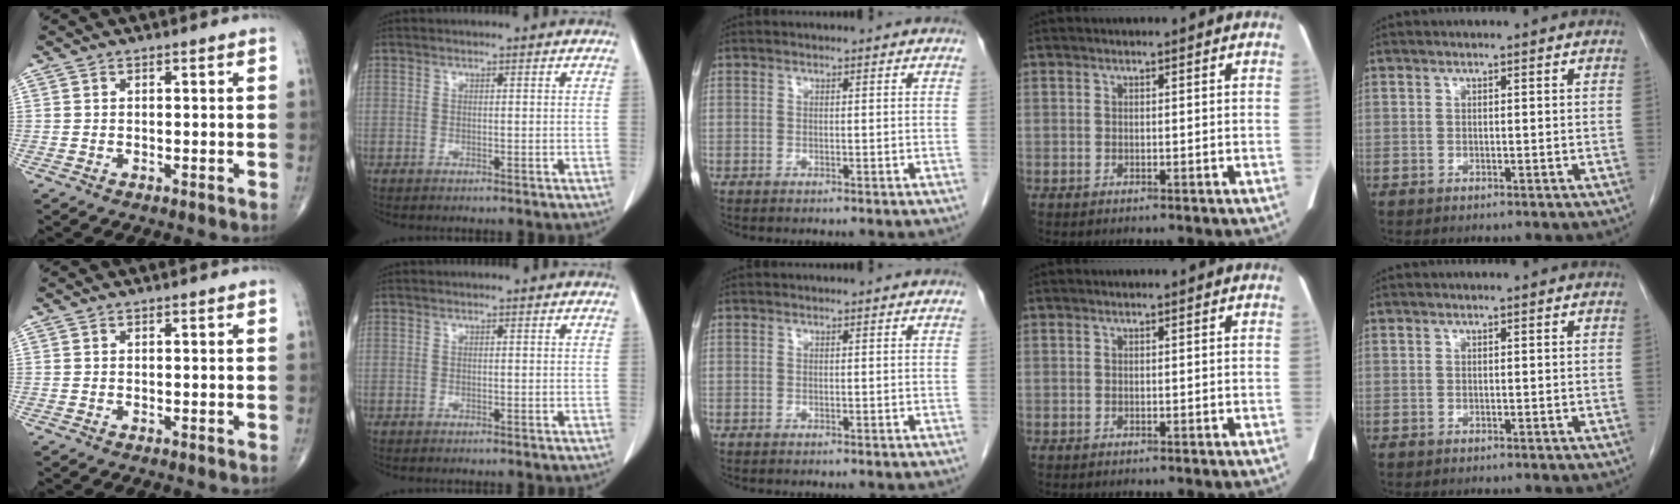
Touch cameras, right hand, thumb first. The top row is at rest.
{}